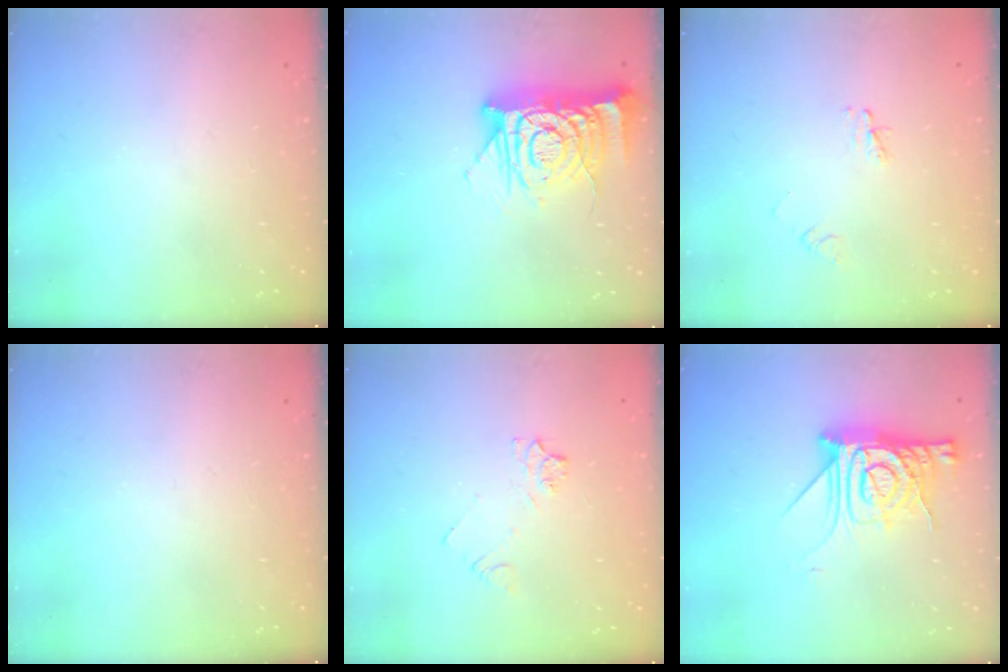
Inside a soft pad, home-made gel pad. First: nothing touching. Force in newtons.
{"total": 17.1, "press": 17.0, "slide": 1.5}
{"total": 2.9, "press": 2.9, "slide": 0.3}
{"total": 0.0}
{"total": 5.9, "press": 5.9, "slide": 0.8}
{"total": 15.8, "press": 15.7, "slide": 1.6}